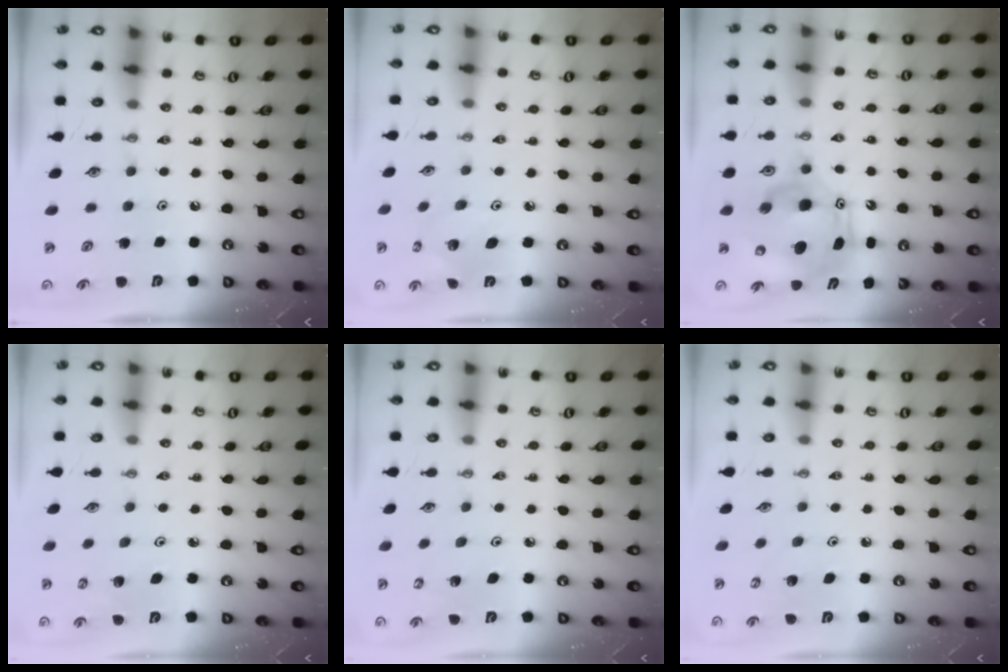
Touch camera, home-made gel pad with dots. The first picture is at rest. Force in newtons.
{"total": 5.2, "press": 5.2, "slide": 0.3}
{"total": 13.1, "press": 13.0, "slide": 2.1}
{"total": 4.7, "press": 4.2, "slide": 2.0}
{"total": 5.0, "press": 4.6, "slide": 1.9}
{"total": 4.4, "press": 4.4, "slide": 0.3}